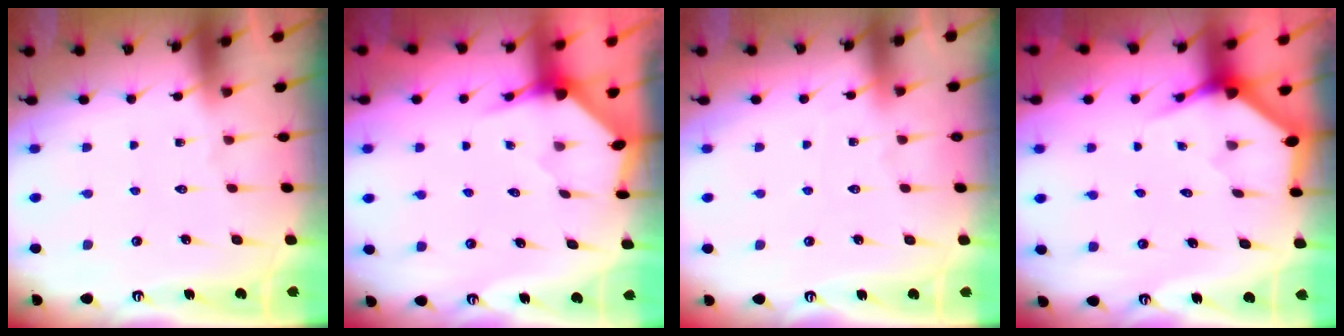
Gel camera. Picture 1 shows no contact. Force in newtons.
{"total": 3.2, "press": 3.2, "slide": 0.3}
{"total": 2.3, "press": 2.3, "slide": 0.3}
{"total": 3.4, "press": 3.4, "slide": 0.1}